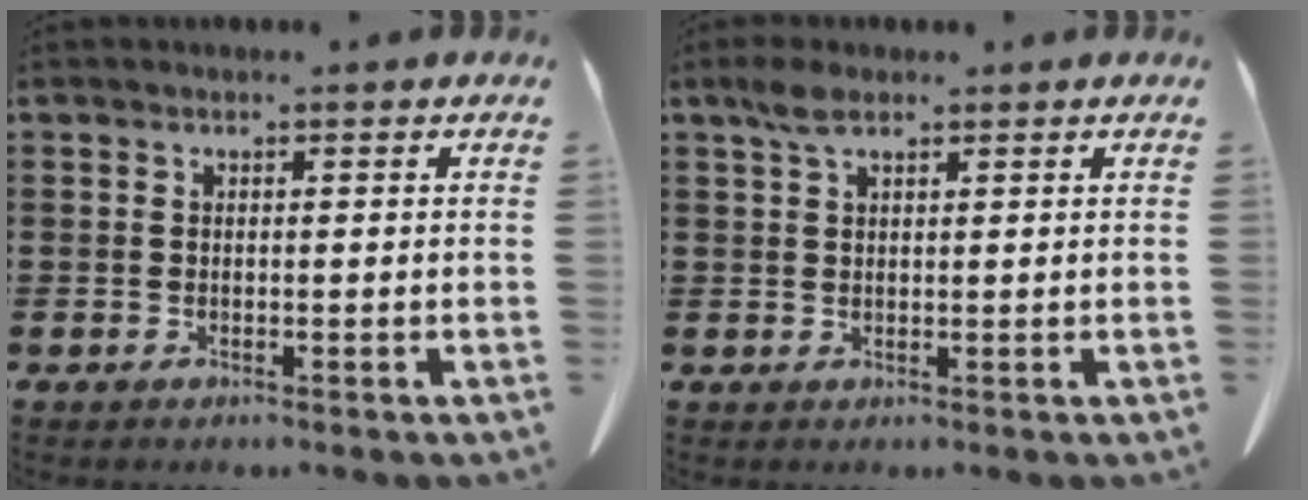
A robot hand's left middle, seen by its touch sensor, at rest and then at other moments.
{"total": 2.9, "force": [1.6, 1.2, 2.1], "torque": [-0.047, 0.004, 0.029]}